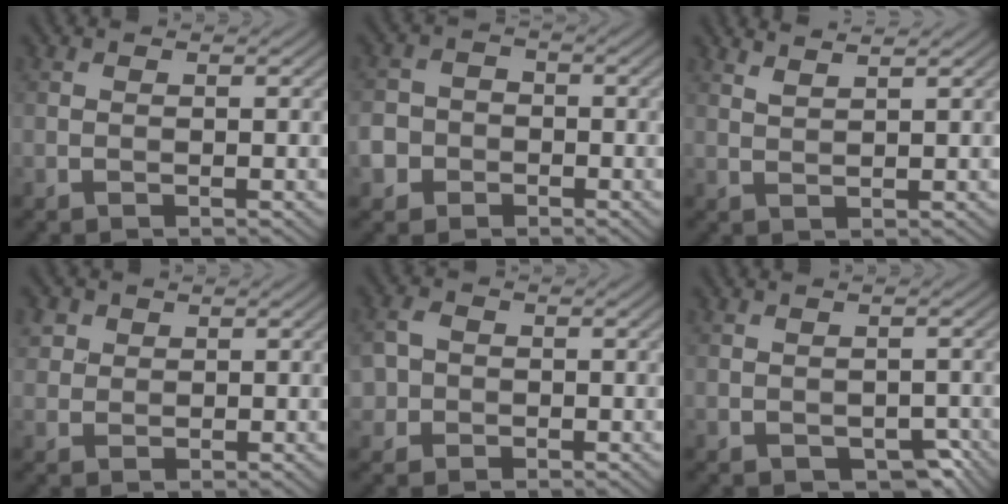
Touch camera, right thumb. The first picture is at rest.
{"total": 4.9, "force": [-2.2, 4.2, 1.3], "torque": [-0.030, -0.005, -0.059]}
{"total": 2.5, "force": [2.0, 0.3, 1.3], "torque": [-0.020, 0.005, 0.033]}
{"total": 2.4, "force": [1.2, 2.0, 0.7], "torque": [-0.026, -0.005, 0.034]}
{"total": 2.8, "force": [-0.7, 2.5, 1.0], "torque": [-0.023, 0.000, -0.016]}
{"total": 3.2, "force": [-1.6, 1.8, 2.1], "torque": [-0.035, -0.010, -0.015]}